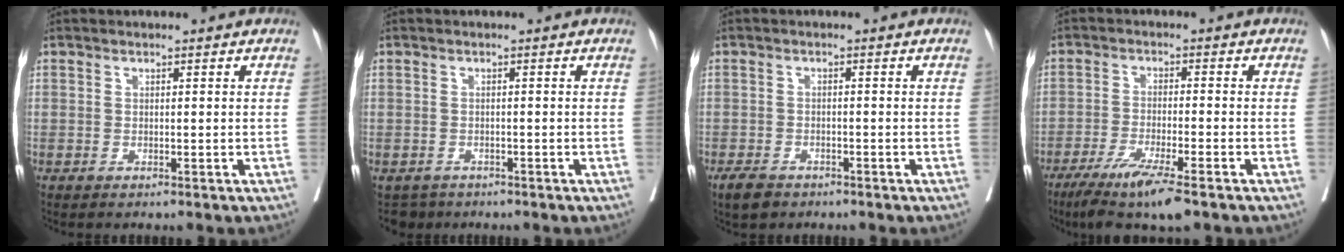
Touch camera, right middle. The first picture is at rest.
{"total": 2.4, "force": [-1.9, 1.5, -0.2], "torque": [0.001, 0.002, -0.031]}
{"total": 3.3, "force": [-2.5, 1.7, 1.3], "torque": [-0.025, -0.001, -0.039]}
{"total": 9.6, "force": [-6.7, 0.2, 6.8], "torque": [-0.118, -0.027, -0.110]}